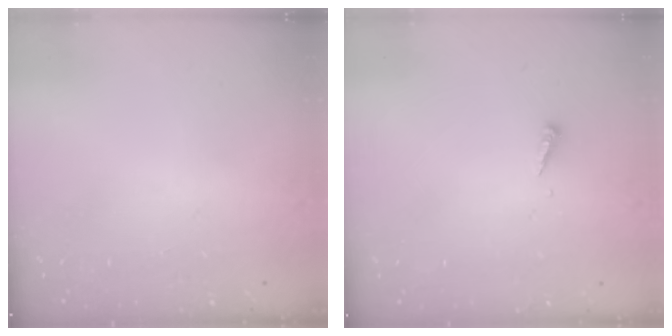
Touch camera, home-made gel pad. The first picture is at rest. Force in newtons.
{"total": 3.5, "press": 3.5, "slide": 0.2}